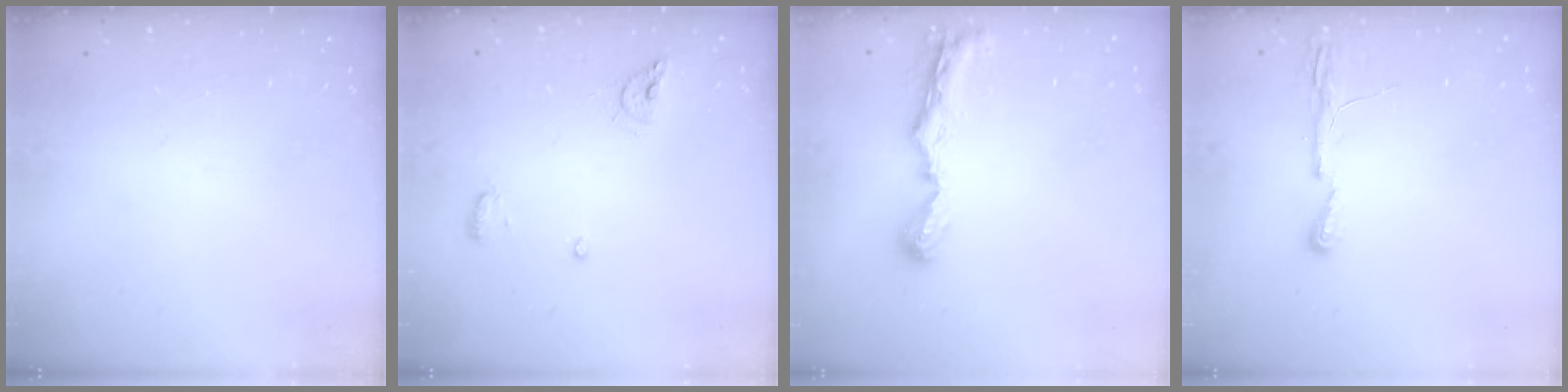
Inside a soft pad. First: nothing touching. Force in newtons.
{"total": 6.8, "press": 6.7, "slide": 1.2}
{"total": 8.7, "press": 8.7, "slide": 0.7}
{"total": 4.3, "press": 4.2, "slide": 0.6}